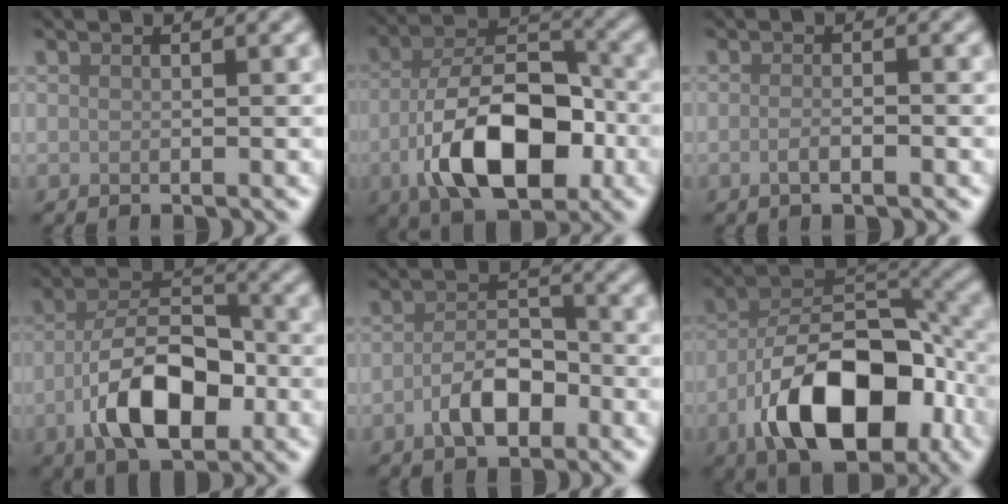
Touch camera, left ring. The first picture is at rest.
{"total": 11.2, "force": [-4.3, 5.7, 8.6], "torque": [-0.160, 0.004, -0.083]}
{"total": 1.7, "force": [-0.7, 0.5, 1.5], "torque": [-0.022, 0.000, -0.014]}
{"total": 8.7, "force": [-3.3, 4.3, 6.8], "torque": [-0.122, 0.009, -0.066]}
{"total": 4.3, "force": [-2.0, 2.2, 3.1], "torque": [-0.055, 0.007, -0.040]}
{"total": 12.7, "force": [-6.0, 6.4, 9.1], "torque": [-0.154, -0.001, -0.105]}